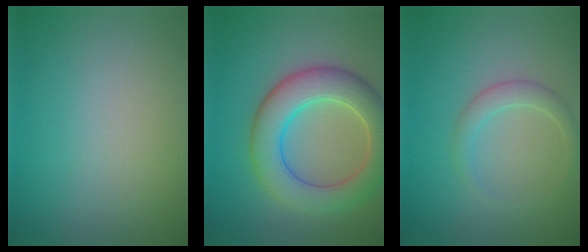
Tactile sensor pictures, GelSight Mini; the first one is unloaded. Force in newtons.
{"total": 7.4, "press": 7.3, "slide": 0.3}
{"total": 1.9, "press": 1.9, "slide": 0.0}